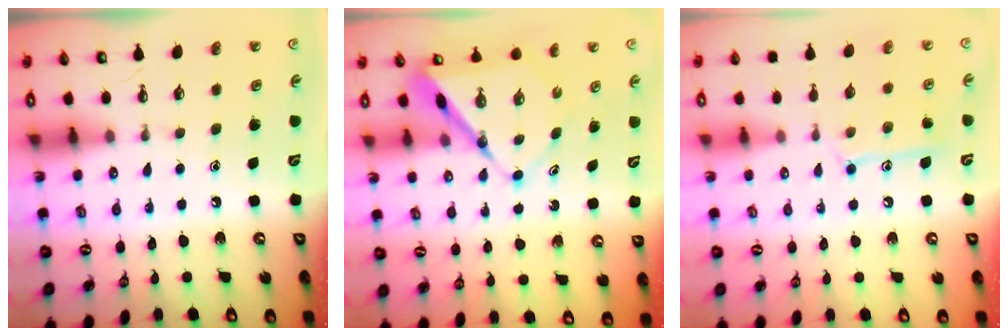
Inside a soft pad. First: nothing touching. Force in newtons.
{"total": 8.9, "press": 8.9, "slide": 0.9}
{"total": 11.2, "press": 11.2, "slide": 0.6}